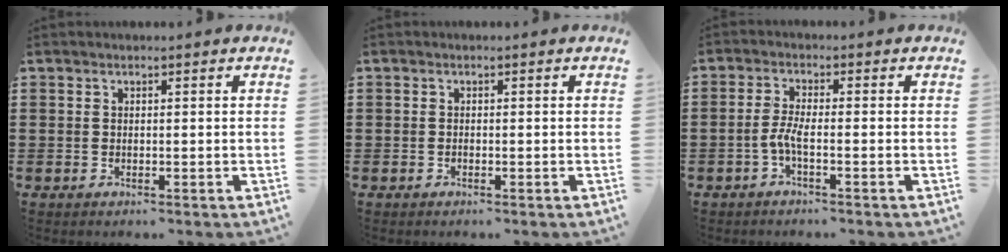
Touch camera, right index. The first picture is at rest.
{"total": 0.6, "force": [-0.4, 0.5, 0.1], "torque": [-0.001, 0.004, -0.009]}
{"total": 3.3, "force": [-1.4, 0.5, 2.9], "torque": [-0.074, -0.006, -0.034]}